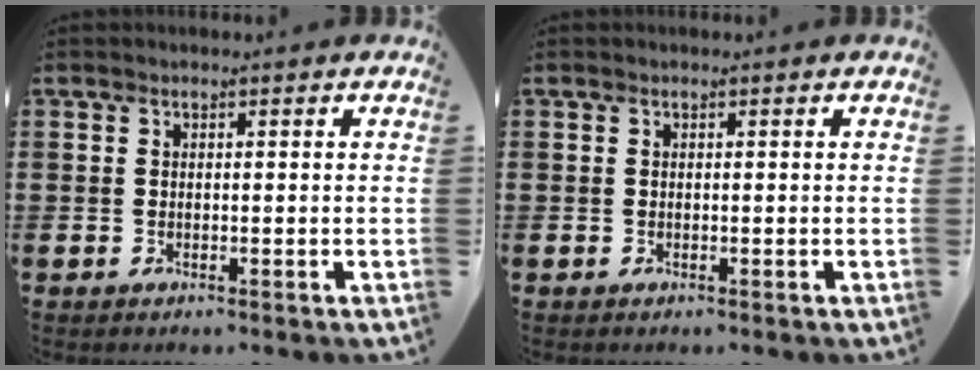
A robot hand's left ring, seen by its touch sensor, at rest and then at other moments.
{"total": 0.0}